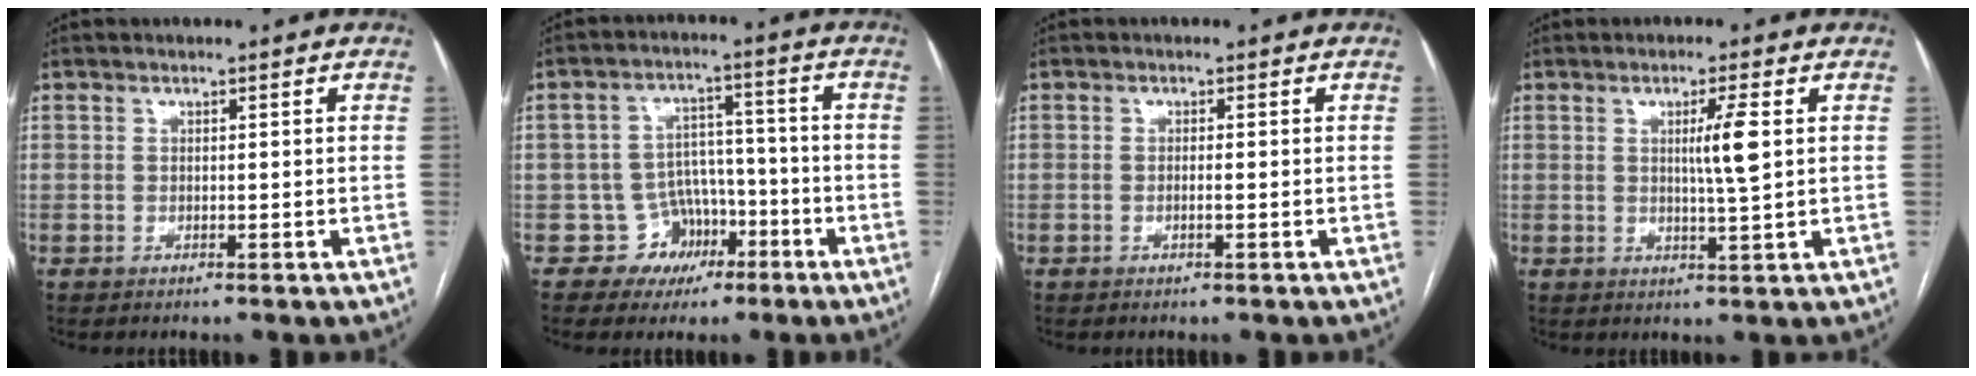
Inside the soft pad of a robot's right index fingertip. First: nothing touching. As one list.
[{"total": 6.6, "force": [-3.2, 5.8, 0.0], "torque": [0.023, 0.023, -0.043]}, {"total": 0.9, "force": [-0.3, 0.0, 0.8], "torque": [-0.017, 0.000, -0.005]}, {"total": 4.5, "force": [0.9, -0.5, 4.4], "torque": [-0.075, -0.005, 0.015]}]